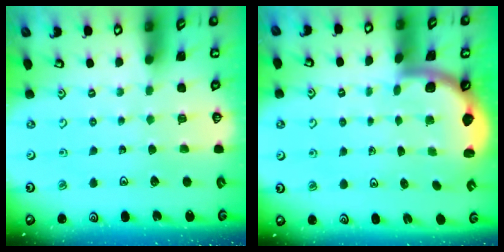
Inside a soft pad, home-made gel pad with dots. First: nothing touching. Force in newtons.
{"total": 1.8, "press": 1.8, "slide": 0.1}